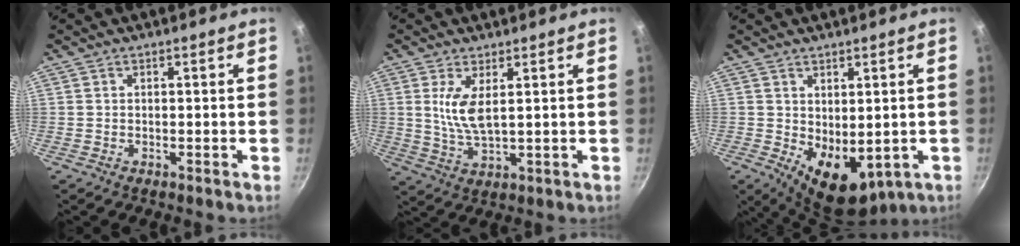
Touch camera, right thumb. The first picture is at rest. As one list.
[{"total": 6.6, "force": [1.8, 2.4, 5.8], "torque": [-0.118, -0.017, 0.042]}, {"total": 9.2, "force": [-0.3, 5.7, 7.2], "torque": [-0.085, -0.021, 0.017]}]